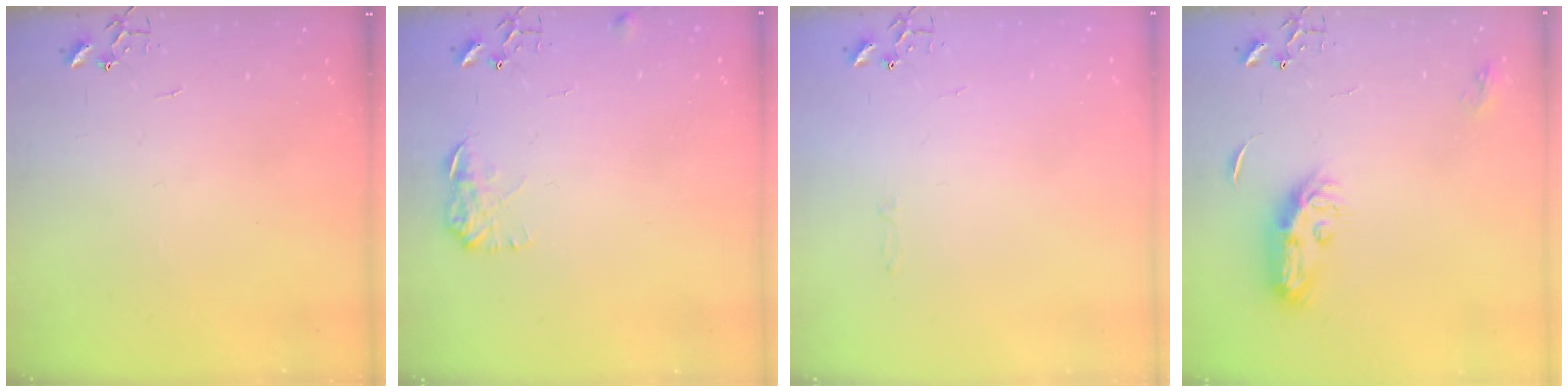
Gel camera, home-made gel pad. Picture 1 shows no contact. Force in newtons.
{"total": 8.2, "press": 8.2, "slide": 0.4}
{"total": 2.8, "press": 2.8, "slide": 0.4}
{"total": 8.7, "press": 8.7, "slide": 0.4}